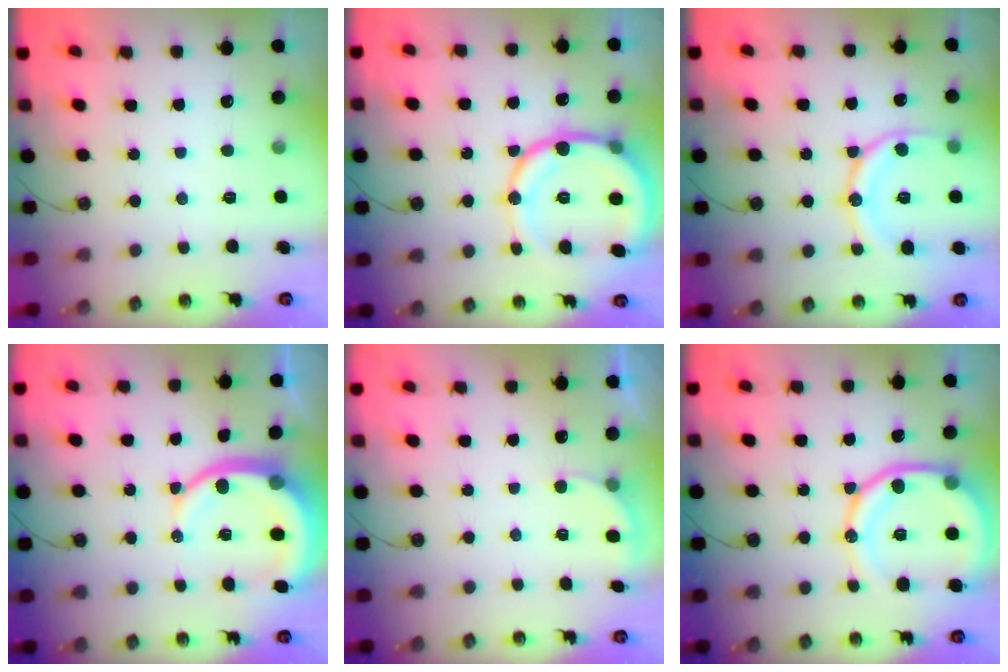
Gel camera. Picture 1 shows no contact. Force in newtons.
{"total": 18.9, "press": 18.6, "slide": 3.3}
{"total": 14.2, "press": 14.2, "slide": 1.4}
{"total": 11.2, "press": 11.1, "slide": 1.3}
{"total": 2.5, "press": 2.4, "slide": 0.7}
{"total": 16.8, "press": 16.7, "slide": 2.0}